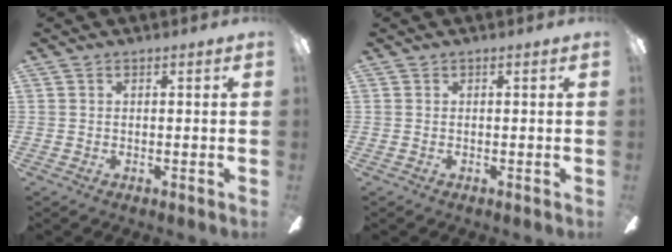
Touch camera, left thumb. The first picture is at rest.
{"total": 0.0}